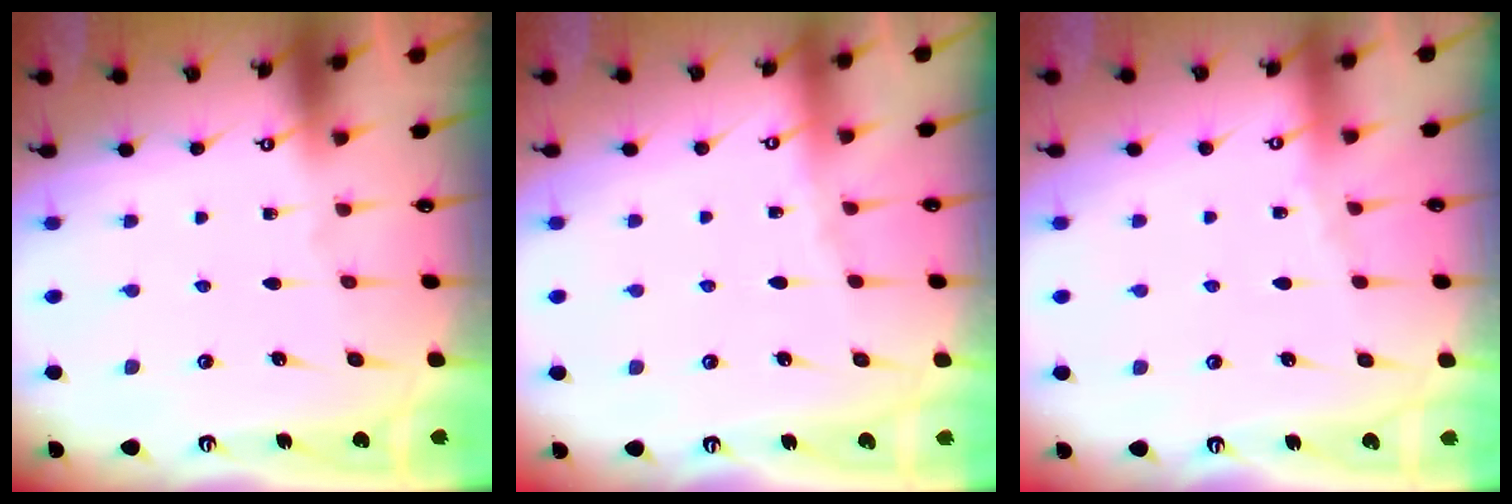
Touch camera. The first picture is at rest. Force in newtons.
{"total": 2.2, "press": 2.1, "slide": 0.5}
{"total": 2.2, "press": 2.2, "slide": 0.3}